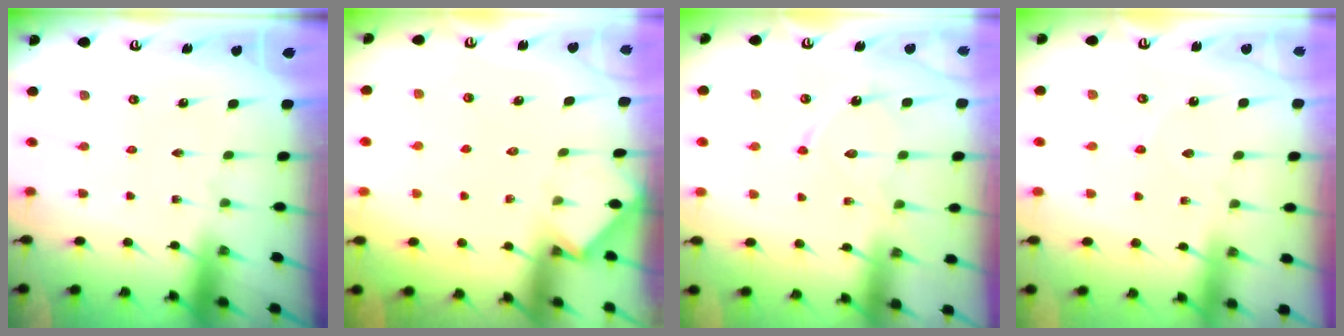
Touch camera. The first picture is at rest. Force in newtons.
{"total": 2.6, "press": 2.5, "slide": 0.3}
{"total": 10.7, "press": 10.7, "slide": 1.0}
{"total": 3.5, "press": 3.5, "slide": 0.4}